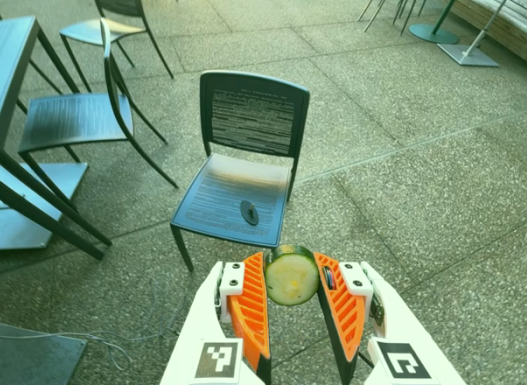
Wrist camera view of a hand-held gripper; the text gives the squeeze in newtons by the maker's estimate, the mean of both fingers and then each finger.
{"total": 9.5, "left": 8.9, "right": 10.0}